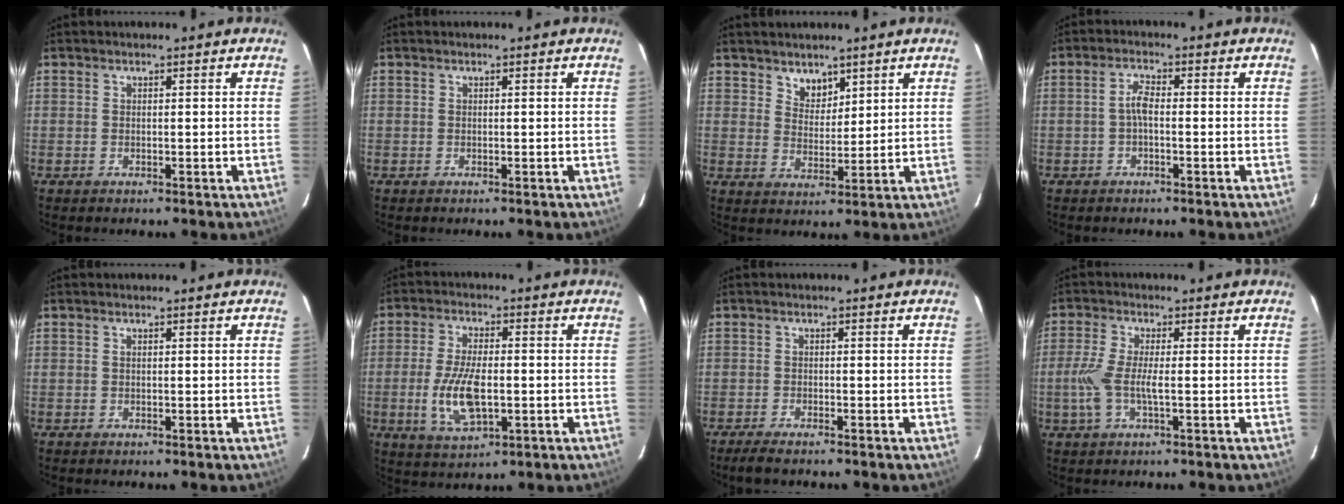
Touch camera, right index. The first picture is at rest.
{"total": 0.0}
{"total": 4.1, "force": [3.1, 2.5, 1.1], "torque": [-0.011, 0.004, 0.058]}
{"total": 2.5, "force": [-0.7, 0.8, 2.3], "torque": [-0.049, 0.009, -0.014]}
{"total": 0.0}
{"total": 10.4, "force": [-2.0, 4.5, 9.2], "torque": [-0.191, -0.007, -0.034]}
{"total": 3.3, "force": [-2.8, 0.3, 1.7], "torque": [-0.045, -0.011, -0.051]}
{"total": 6.2, "force": [-1.2, 1.3, 5.9], "torque": [-0.135, -0.002, -0.025]}